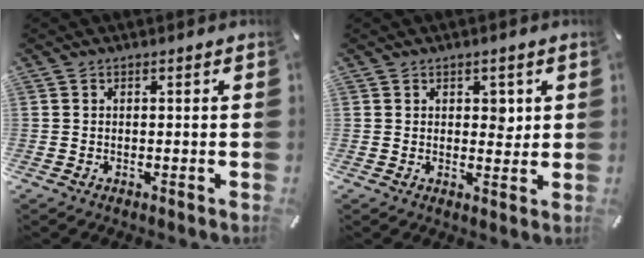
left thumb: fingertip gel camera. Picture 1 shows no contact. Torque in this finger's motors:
{"motor_torque": [0.38, 0.39, 0.11, -0.50, 0.00]}